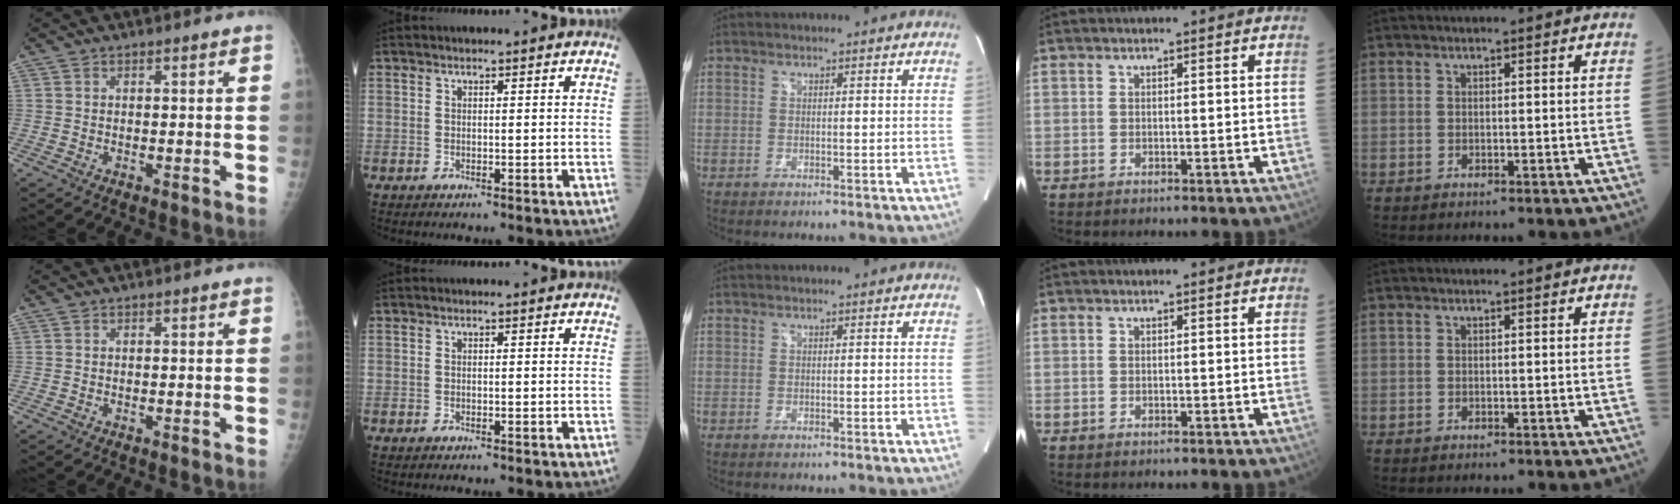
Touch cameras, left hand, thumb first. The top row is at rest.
{}